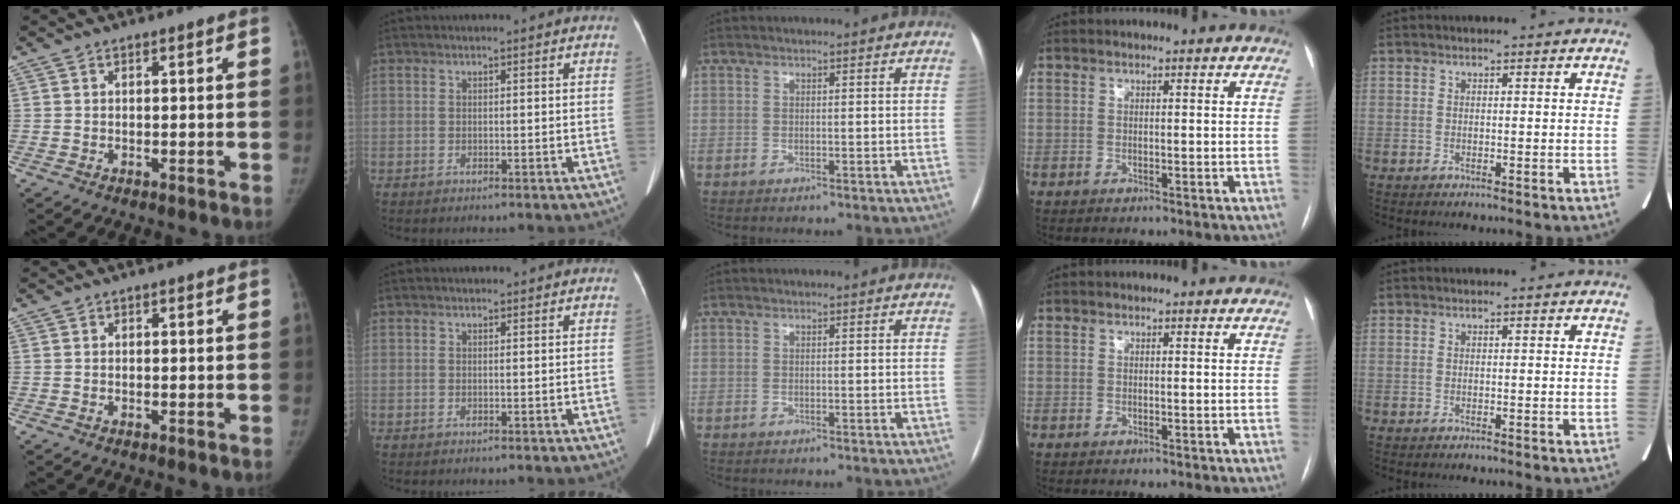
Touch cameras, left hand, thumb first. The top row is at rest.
{"index": {"total": 1.0, "force": [0.9, 0.3, 0.4], "torque": [-0.008, -0.001, 0.009]}}